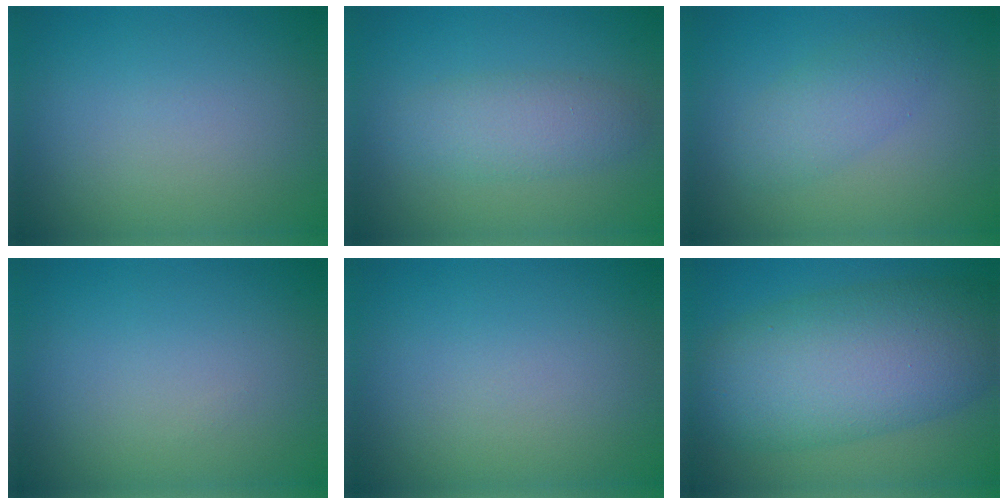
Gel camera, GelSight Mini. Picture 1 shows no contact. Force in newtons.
{"total": 3.0, "press": 3.0, "slide": 0.1}
{"total": 2.7, "press": 2.7, "slide": 0.1}
{"total": 0.0}
{"total": 0.0}
{"total": 10.9, "press": 10.9, "slide": 0.1}